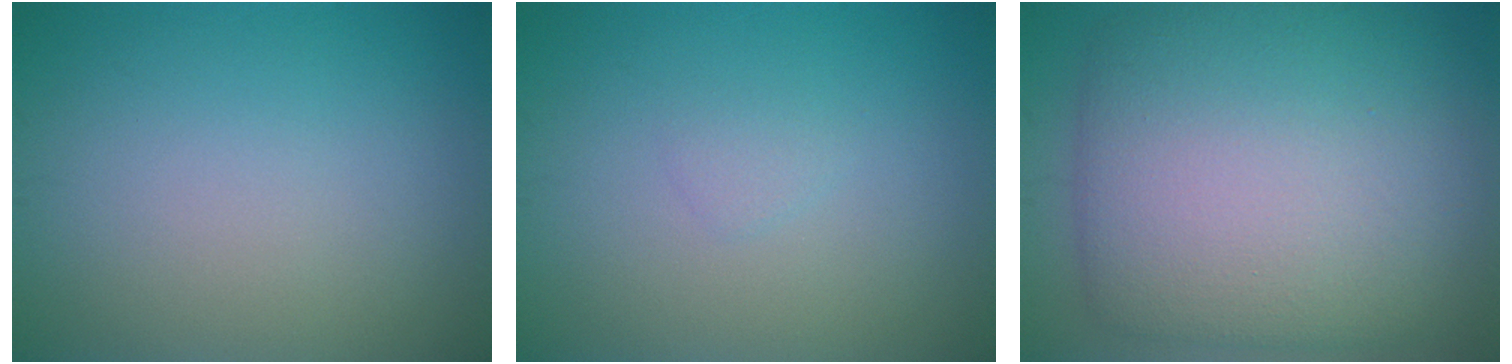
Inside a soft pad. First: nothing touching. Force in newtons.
{"total": 0.7, "press": 0.7, "slide": 0.1}
{"total": 14.0, "press": 14.0, "slide": 0.4}